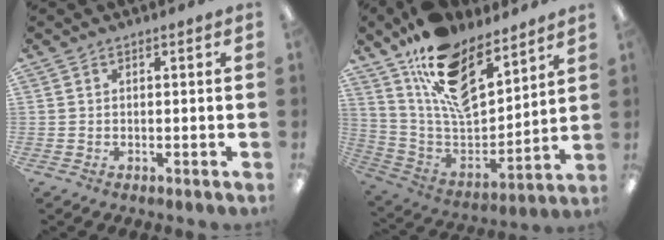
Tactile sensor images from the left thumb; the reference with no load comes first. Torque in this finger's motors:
{"motor_torque": [1.88, 1.88, 1.38, -1.39, 0.62]}